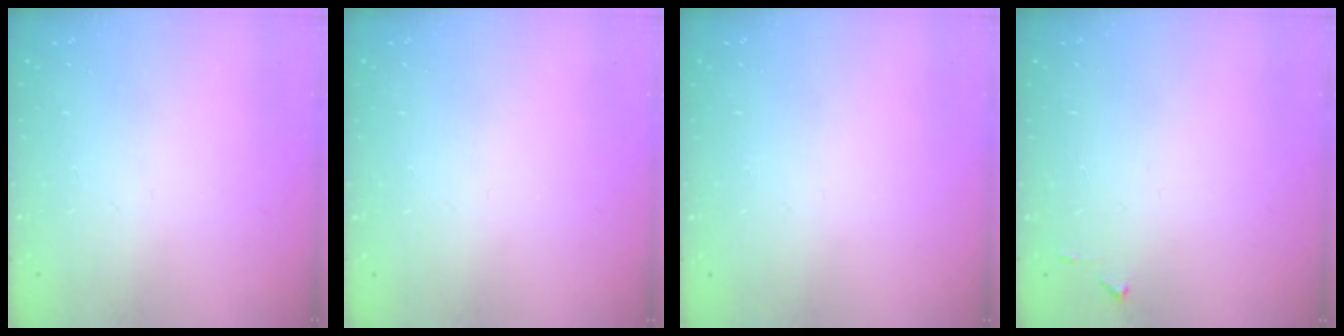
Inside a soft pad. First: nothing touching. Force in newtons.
{"total": 0.0}
{"total": 0.0}
{"total": 4.3, "press": 4.2, "slide": 0.7}